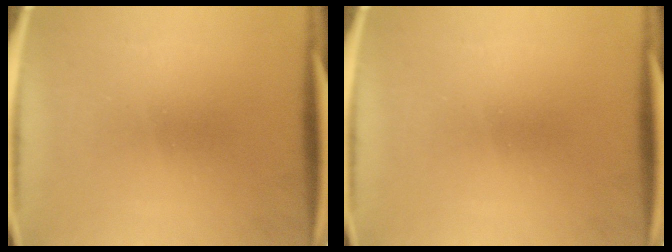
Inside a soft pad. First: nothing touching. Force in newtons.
{"total": 0.0}